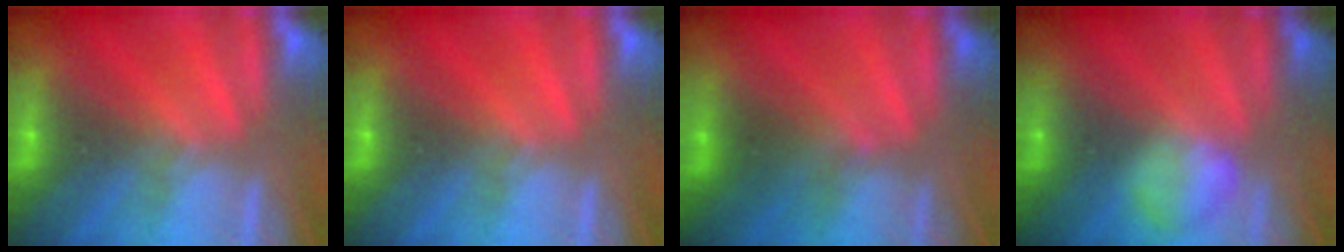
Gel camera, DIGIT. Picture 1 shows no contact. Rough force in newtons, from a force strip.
{"total": 0.0}
{"total": 3.6}
{"total": 2.3}